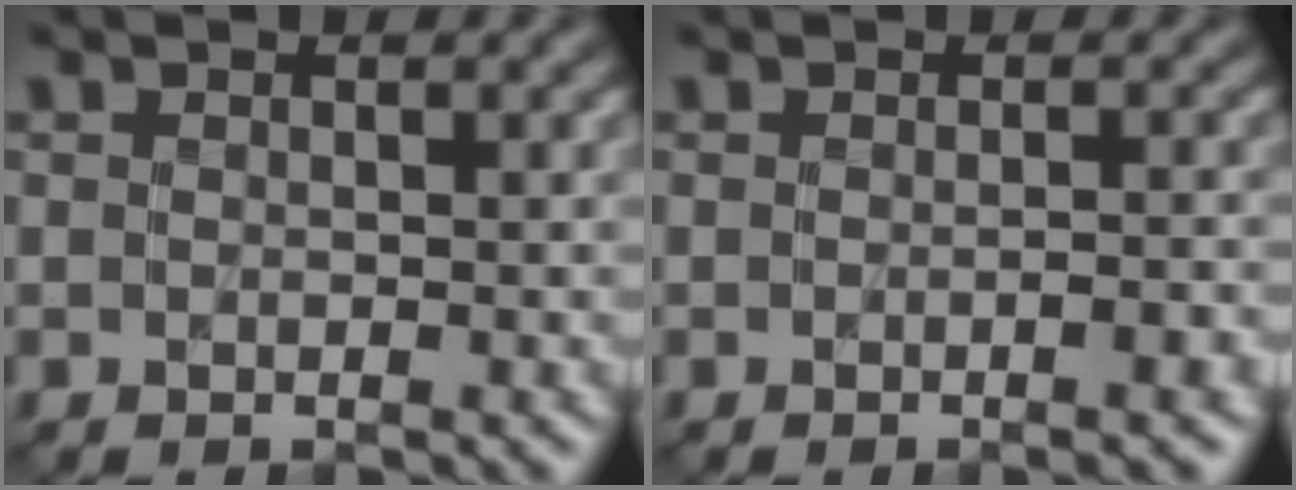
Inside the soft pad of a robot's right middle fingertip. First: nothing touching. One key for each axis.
{"total": 2.1, "fx": -0.7, "fy": 0.7, "fz": 1.9, "tx": -0.010, "ty": 0.009, "tz": -0.010}